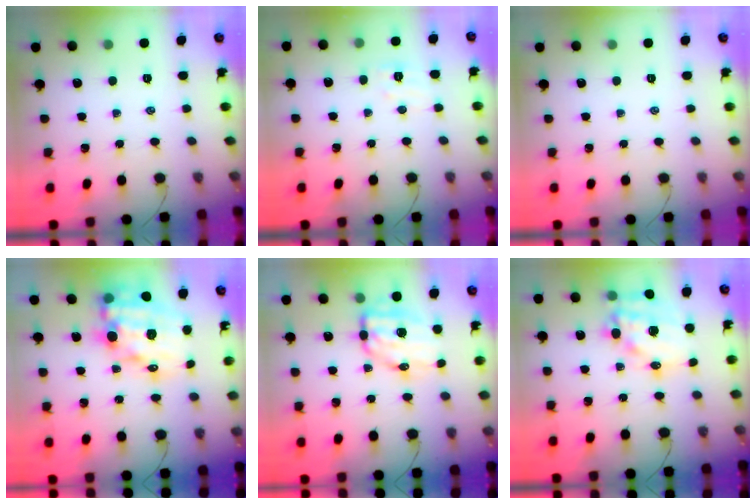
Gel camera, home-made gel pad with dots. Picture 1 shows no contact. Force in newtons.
{"total": 5.0, "press": 4.9, "slide": 1.0}
{"total": 0.0}
{"total": 15.9, "press": 15.4, "slide": 3.8}
{"total": 7.9, "press": 7.7, "slide": 1.7}
{"total": 15.7, "press": 15.3, "slide": 3.6}